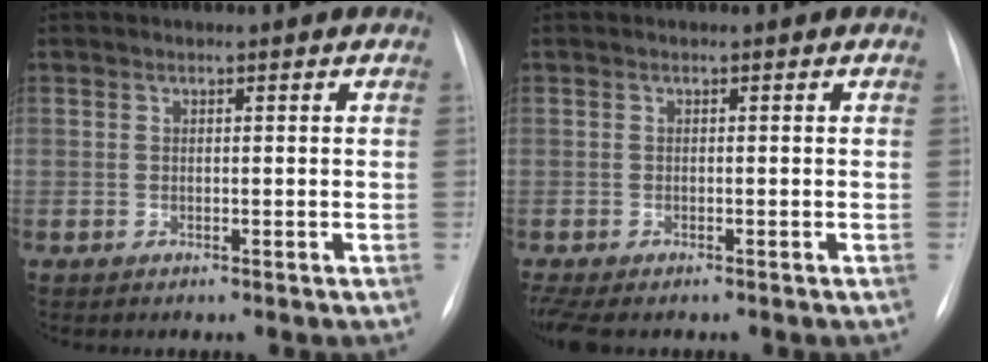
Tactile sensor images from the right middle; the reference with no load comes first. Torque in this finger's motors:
{"motor_torque": [0.66, -0.55, 0.04, 0.03]}